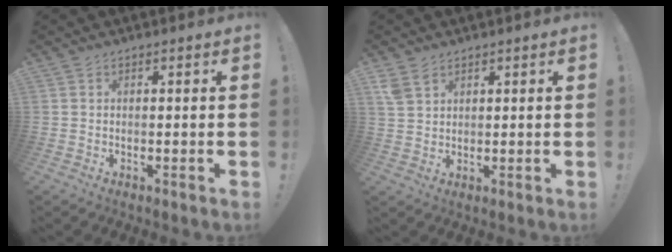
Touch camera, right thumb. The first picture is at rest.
{"total": 4.5, "force": [3.2, 2.6, 1.9], "torque": [-0.033, -0.013, 0.062]}